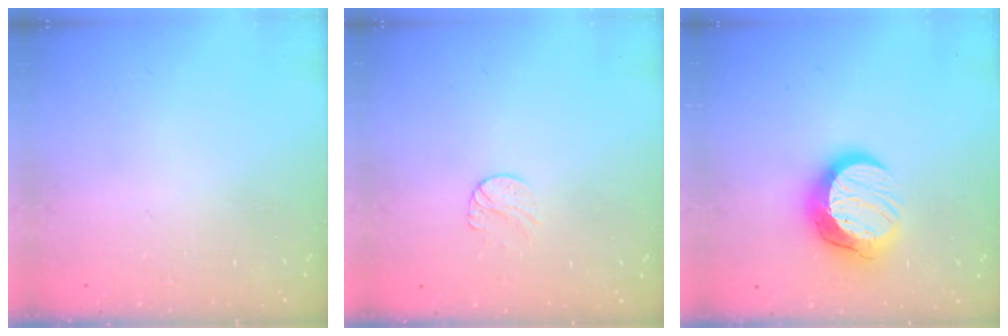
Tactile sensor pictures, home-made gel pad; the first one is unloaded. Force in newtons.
{"total": 5.8, "press": 5.8, "slide": 0.5}
{"total": 13.6, "press": 13.5, "slide": 1.0}